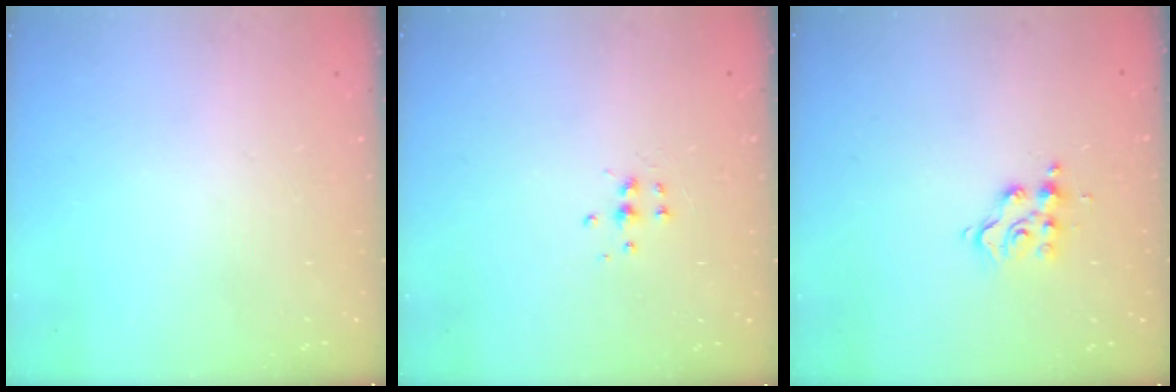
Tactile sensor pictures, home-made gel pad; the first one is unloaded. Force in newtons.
{"total": 4.7, "press": 4.7, "slide": 0.4}
{"total": 9.1, "press": 9.0, "slide": 0.9}